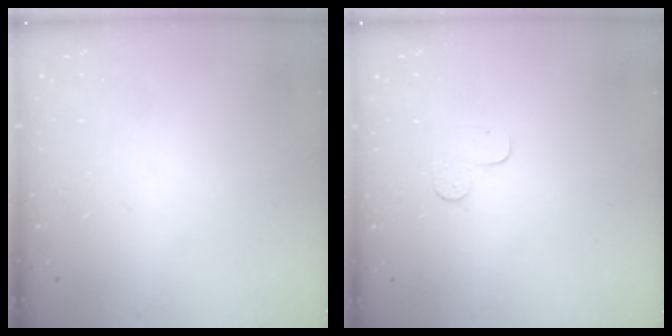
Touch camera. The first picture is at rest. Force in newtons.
{"total": 3.7, "press": 3.7, "slide": 0.4}